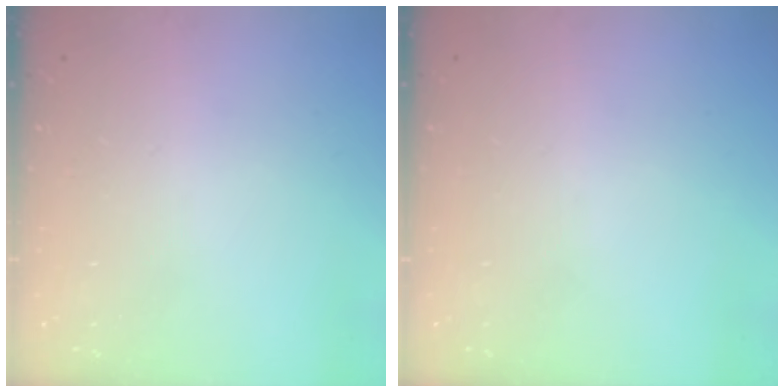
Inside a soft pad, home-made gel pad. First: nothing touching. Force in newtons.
{"total": 0.0}